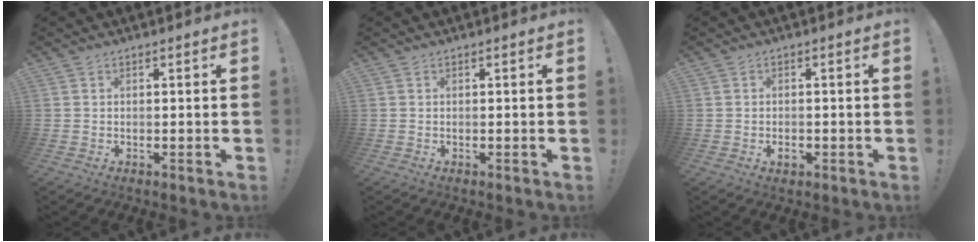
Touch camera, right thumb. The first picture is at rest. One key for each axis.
{"total": 0.0}
{"total": 1.6, "fx": -0.9, "fy": 0.9, "fz": 0.8, "tx": -0.003, "ty": -0.001, "tz": -0.018}